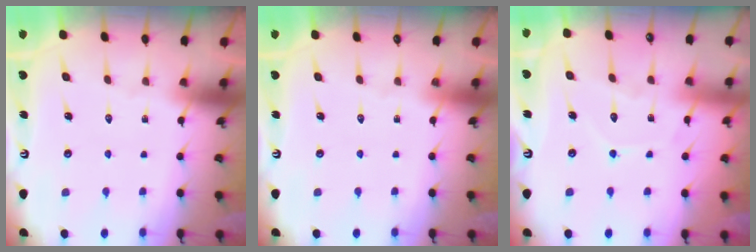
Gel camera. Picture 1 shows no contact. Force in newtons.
{"total": 0.0}
{"total": 7.7, "press": 7.6, "slide": 0.9}